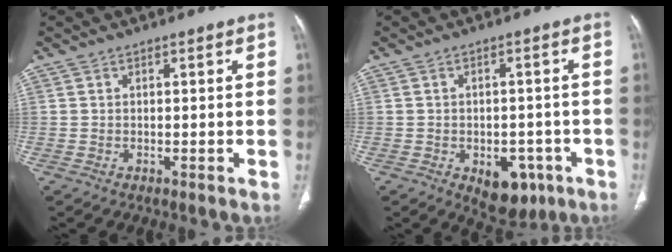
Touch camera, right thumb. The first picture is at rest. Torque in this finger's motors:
{"motor_torque": [2.32, 0.10, 0.08, -0.54, 0.01]}